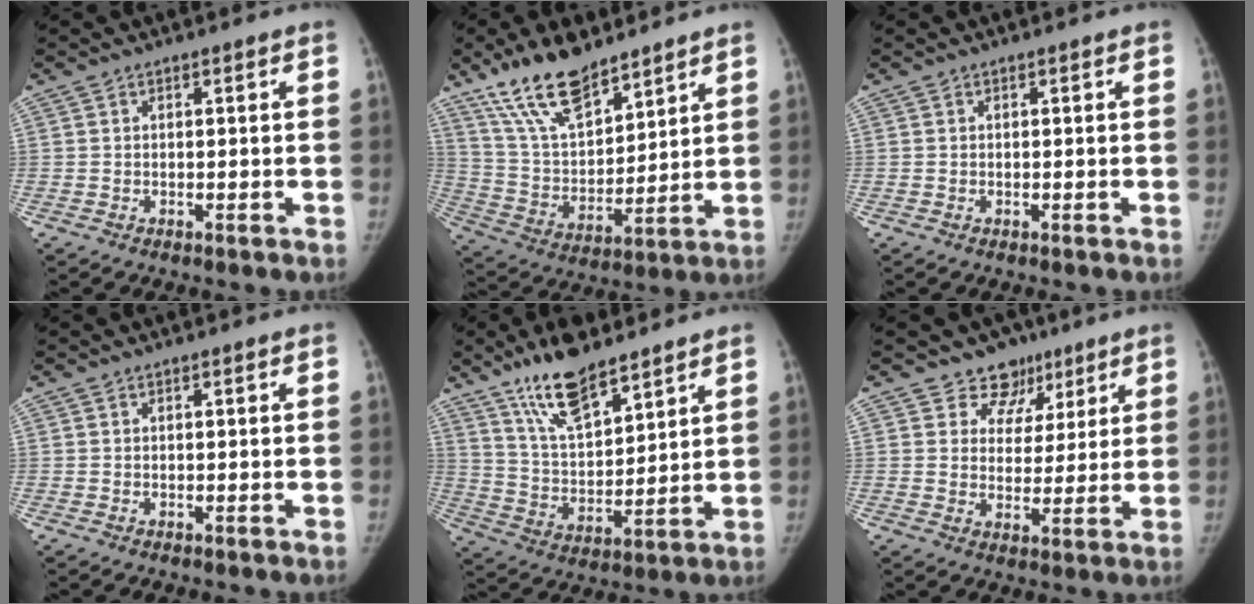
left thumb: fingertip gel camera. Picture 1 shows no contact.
{"total": 16.3, "force": [12.2, 6.2, 9.0], "torque": [-0.132, -0.061, 0.235]}
{"total": 0.0}
{"total": 0.0}
{"total": 14.3, "force": [10.4, 4.8, 8.6], "torque": [-0.128, -0.059, 0.197]}
{"total": 7.6, "force": [5.1, 5.6, 0.3], "torque": [0.039, -0.029, 0.076]}